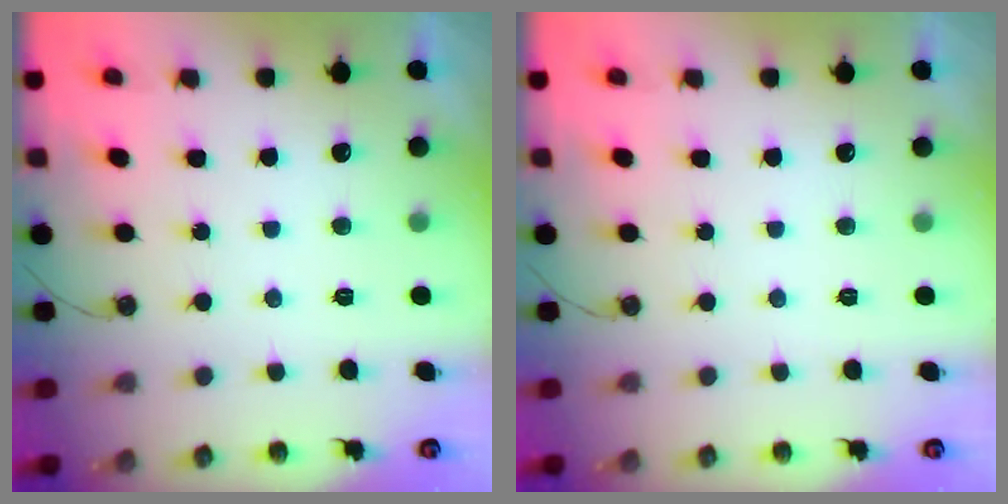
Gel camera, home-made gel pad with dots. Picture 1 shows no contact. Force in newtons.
{"total": 0.0}